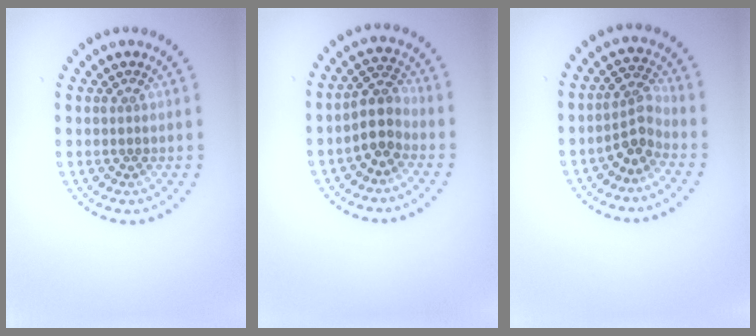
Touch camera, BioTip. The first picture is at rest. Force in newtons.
{"total": 2.9, "press": 2.4, "slide": 1.6}
{"total": 2.6, "press": 2.0, "slide": 1.8}